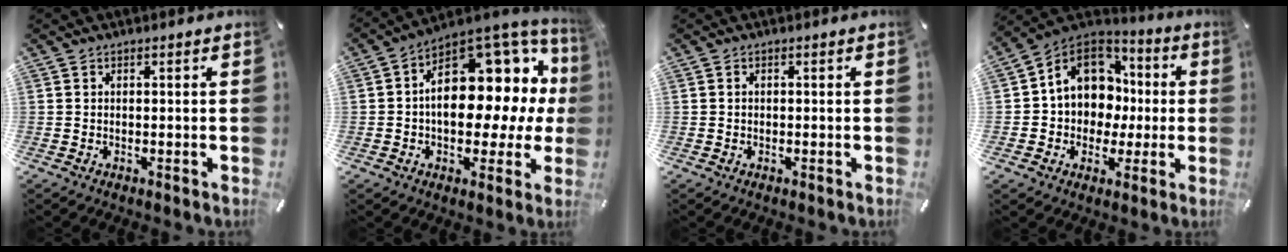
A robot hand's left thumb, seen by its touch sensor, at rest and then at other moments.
{"total": 18.7, "force": [4.0, 11.9, 13.8], "torque": [-0.157, -0.057, 0.068]}
{"total": 0.7, "force": [0.0, 0.5, 0.5], "torque": [-0.011, 0.002, -0.001]}
{"total": 13.3, "force": [1.3, 11.9, 5.7], "torque": [-0.116, 0.000, 0.032]}